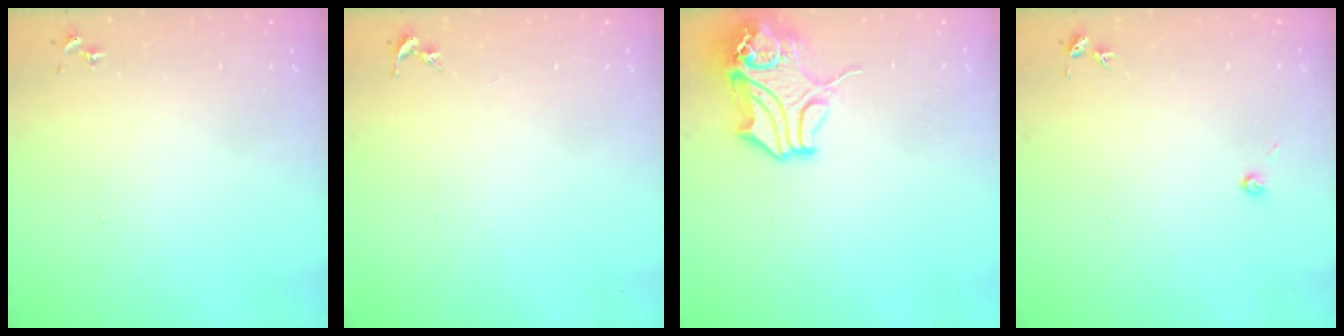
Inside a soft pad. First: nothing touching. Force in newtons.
{"total": 0.0}
{"total": 13.8, "press": 13.7, "slide": 2.0}
{"total": 3.0, "press": 3.0, "slide": 0.3}